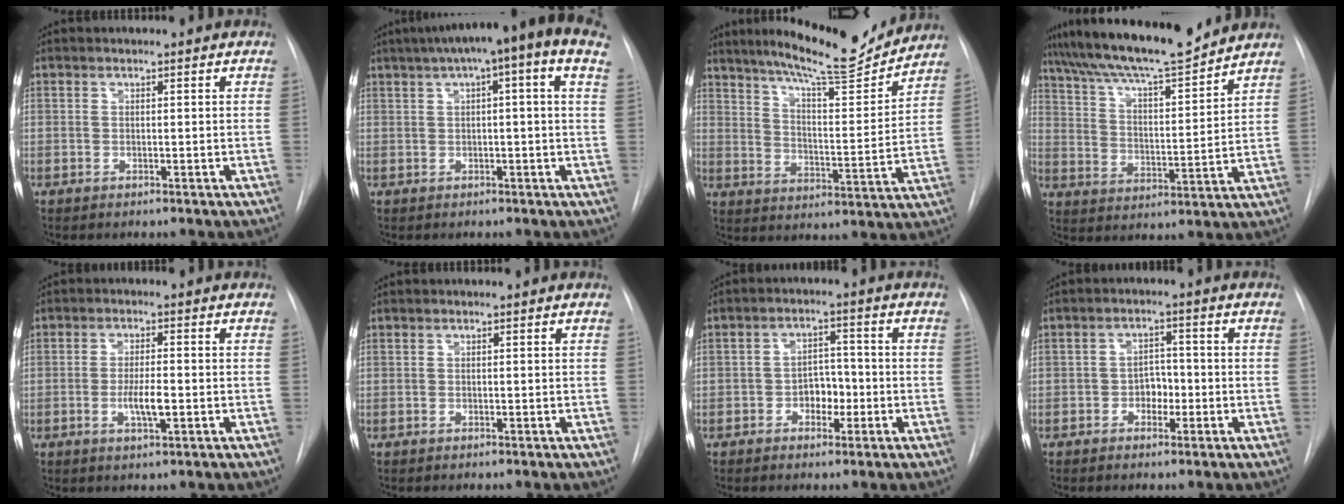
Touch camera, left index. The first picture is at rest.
{"total": 14.7, "force": [8.2, 0.9, 12.1], "torque": [-0.187, 0.060, 0.103]}
{"total": 16.0, "force": [14.5, 1.3, 6.7], "torque": [-0.109, -0.019, 0.212]}
{"total": 16.8, "force": [15.1, 1.2, 7.3], "torque": [-0.127, 0.002, 0.243]}
{"total": 4.2, "force": [-1.1, 0.8, 4.0], "torque": [-0.076, -0.003, -0.017]}
{"total": 0.0}
{"total": 4.3, "force": [-1.5, 2.8, 2.9], "torque": [-0.039, 0.010, -0.025]}
{"total": 3.3, "force": [-1.2, 2.3, 2.1], "torque": [-0.026, 0.009, -0.022]}